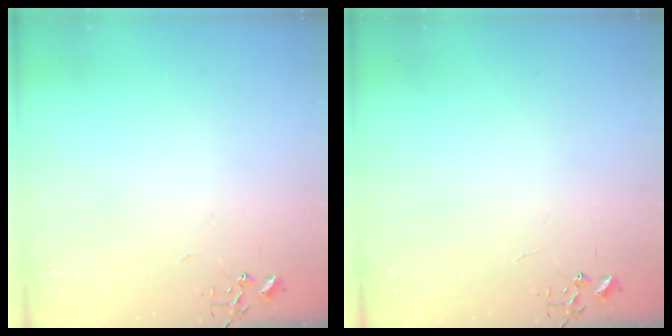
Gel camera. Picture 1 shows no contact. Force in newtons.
{"total": 0.0}